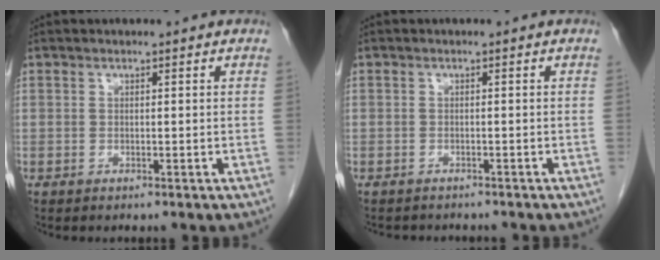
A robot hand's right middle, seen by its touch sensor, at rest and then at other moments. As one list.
[{"total": 3.9, "force": [-3.5, 1.5, 0.7], "torque": [-0.010, -0.002, -0.046]}]